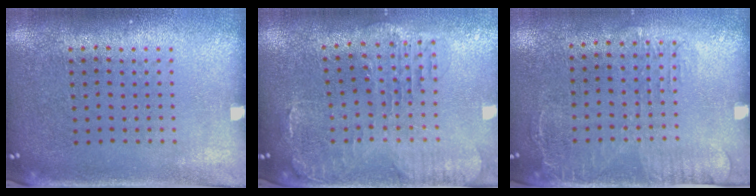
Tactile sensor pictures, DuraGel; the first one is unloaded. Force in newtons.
{"total": 1.5, "press": 1.4, "slide": 0.4}
{"total": 1.6, "press": 1.2, "slide": 1.0}